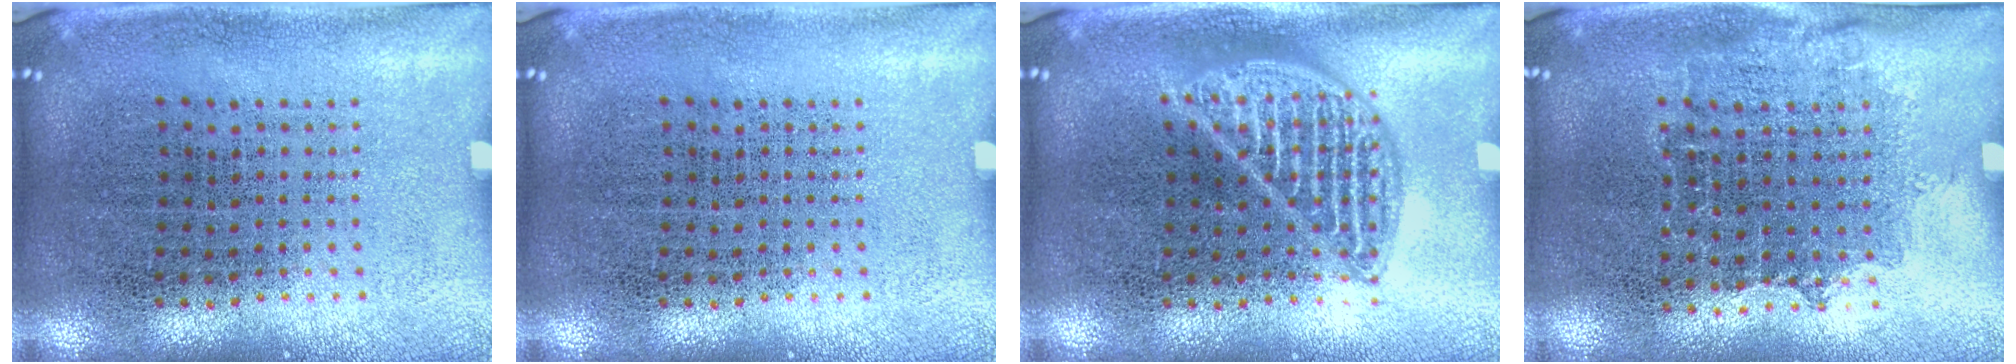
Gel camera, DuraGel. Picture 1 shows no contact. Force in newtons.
{"total": 0.0}
{"total": 1.5, "press": 1.5, "slide": 0.2}
{"total": 0.9, "press": 0.7, "slide": 0.6}